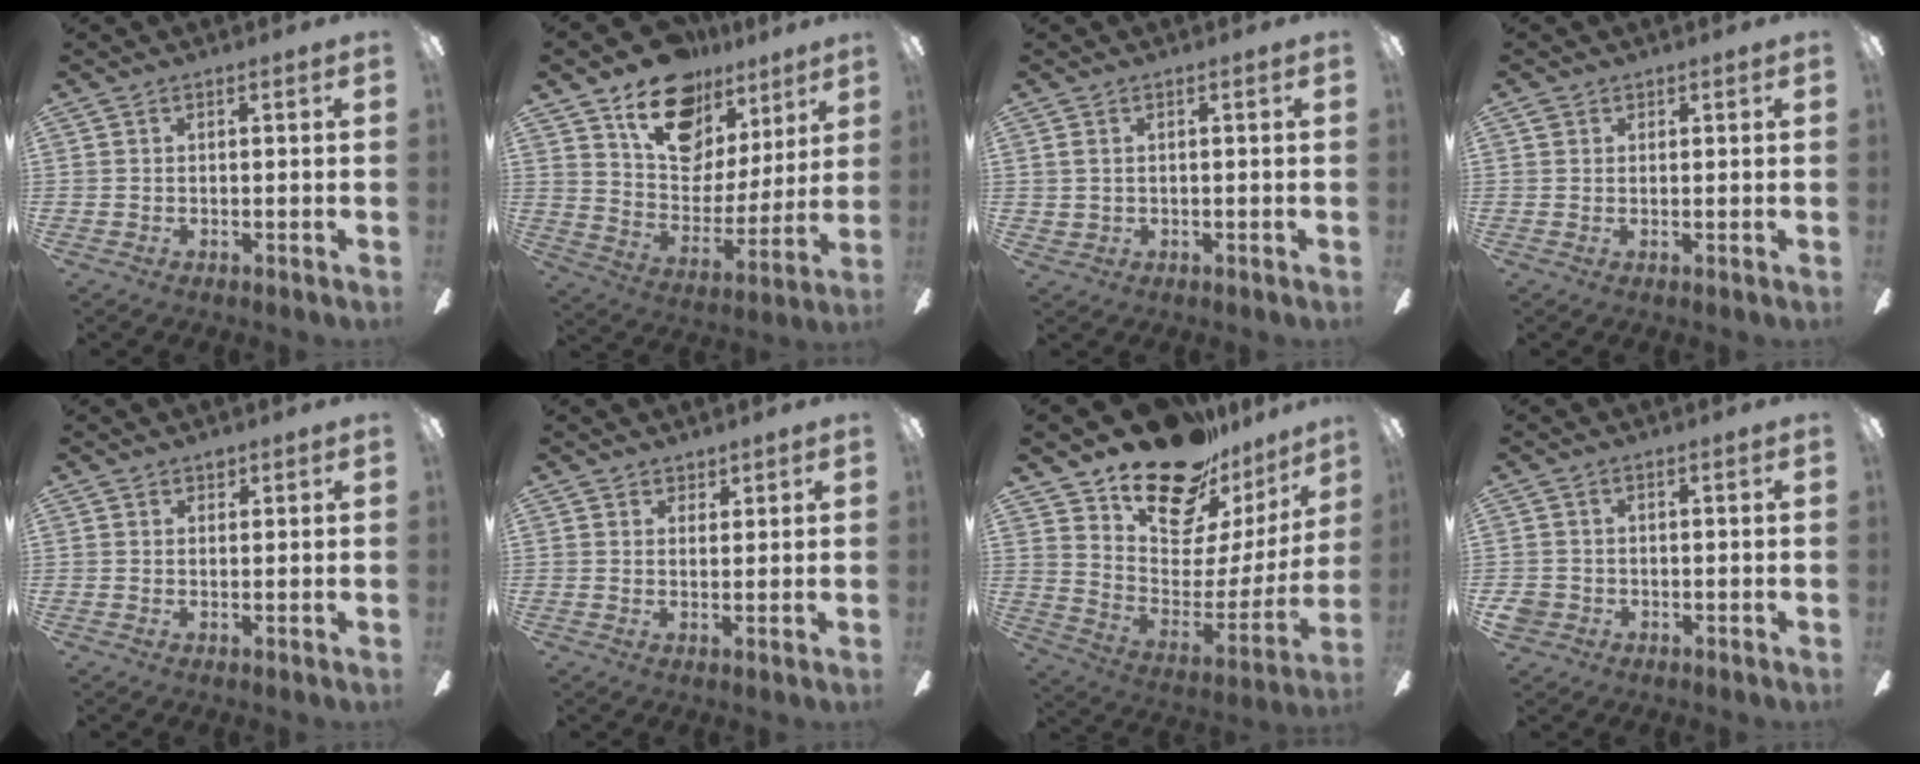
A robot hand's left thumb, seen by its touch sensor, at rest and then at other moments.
{"total": 18.1, "force": [12.7, 10.8, 7.2], "torque": [-0.122, -0.078, 0.232]}
{"total": 1.7, "force": [0.6, 1.3, 1.0], "torque": [-0.021, 0.005, 0.009]}
{"total": 1.4, "force": [0.9, 1.0, 0.2], "torque": [0.003, -0.002, 0.015]}
{"total": 1.5, "force": [1.2, 0.8, 0.3], "torque": [0.002, -0.002, 0.021]}
{"total": 2.6, "force": [2.2, 1.4, 0.0], "torque": [0.012, -0.010, 0.041]}
{"total": 22.1, "force": [17.5, 9.9, 9.1], "torque": [-0.148, -0.121, 0.308]}
{"total": 3.1, "force": [-1.0, 2.9, 0.8], "torque": [-0.020, 0.005, -0.019]}